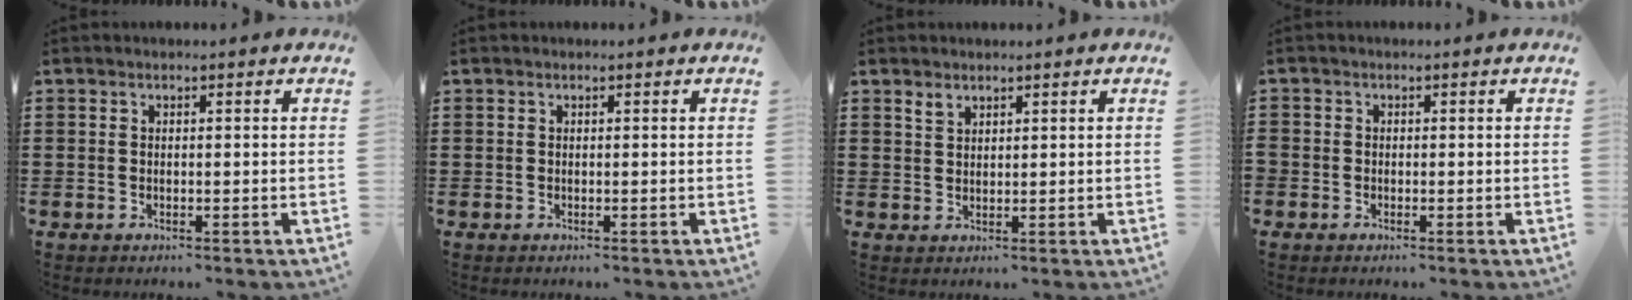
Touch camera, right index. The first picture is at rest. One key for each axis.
{"total": 0.0}
{"total": 1.6, "fx": 1.3, "fy": 0.7, "fz": 0.4, "tx": -0.011, "ty": 0.000, "tz": 0.027}
{"total": 0.9, "fx": -0.6, "fy": 0.6, "fz": 0.2, "tx": -0.006, "ty": 0.000, "tz": -0.012}